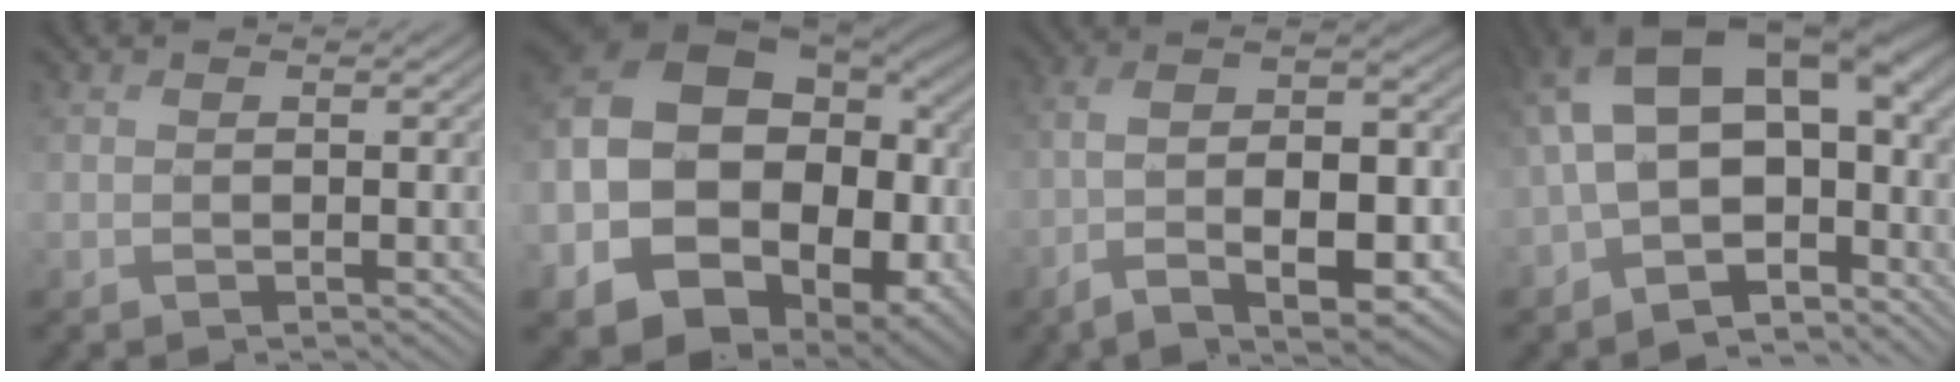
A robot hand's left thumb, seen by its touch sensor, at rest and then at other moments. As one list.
[{"total": 22.3, "force": [-5.0, 17.0, 13.5], "torque": [-0.262, -0.034, -0.091]}, {"total": 13.3, "force": [-5.4, 5.0, 11.0], "torque": [-0.203, -0.014, -0.076]}, {"total": 16.3, "force": [-1.9, 10.0, 12.7], "torque": [-0.228, -0.013, -0.004]}]